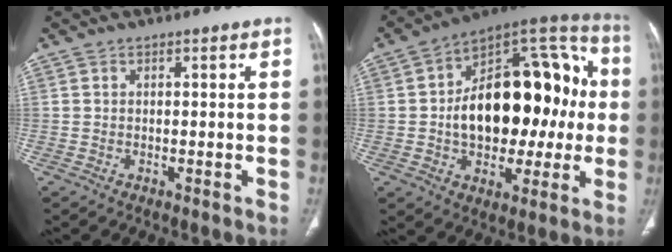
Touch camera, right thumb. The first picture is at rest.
{"total": 27.2, "force": [0.1, 16.0, 22.1], "torque": [-0.292, 0.043, 0.007]}